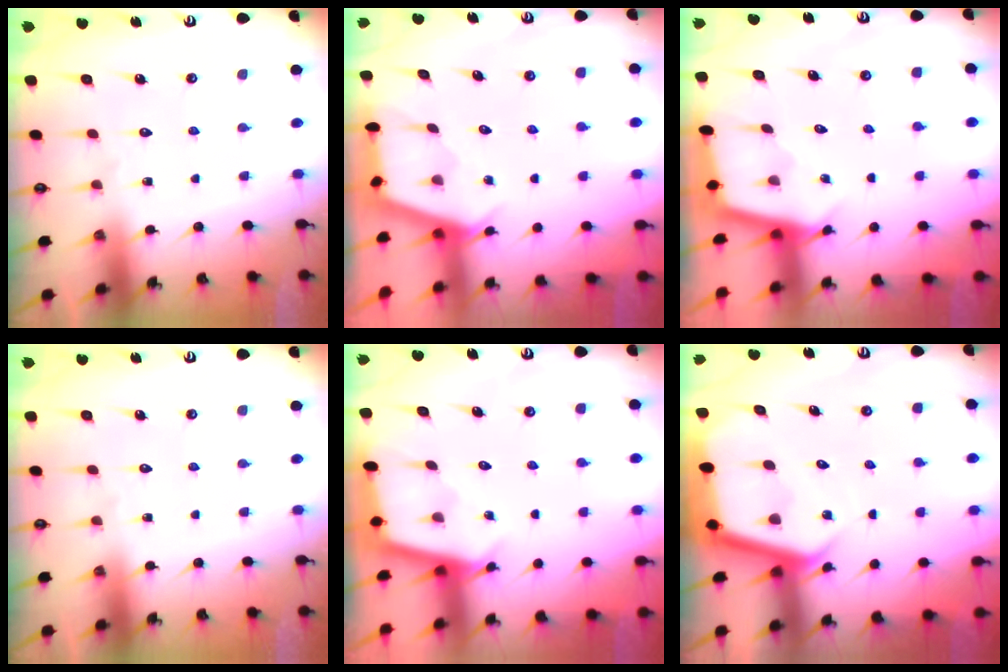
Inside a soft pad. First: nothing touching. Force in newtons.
{"total": 2.9, "press": 2.9, "slide": 0.3}
{"total": 2.4, "press": 2.4, "slide": 0.2}
{"total": 0.0}
{"total": 2.9, "press": 2.9, "slide": 0.3}
{"total": 4.8, "press": 4.7, "slide": 0.4}